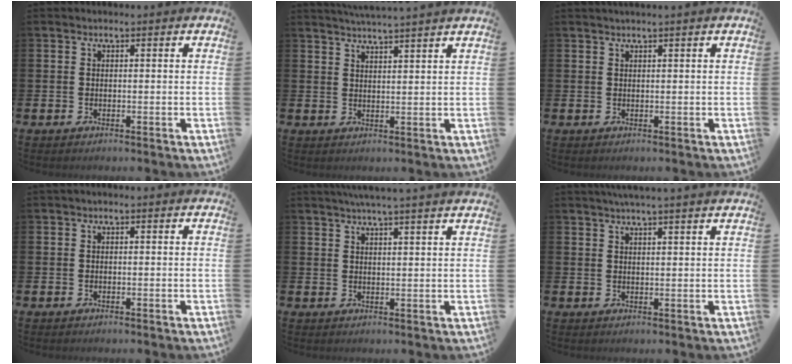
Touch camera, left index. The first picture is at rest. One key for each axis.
{"total": 3.5, "fx": 3.4, "fy": -0.8, "fz": 0.1, "tx": -0.014, "ty": -0.013, "tz": 0.063}
{"total": 0.7, "fx": 0.6, "fy": -0.2, "fz": 0.4, "tx": -0.010, "ty": 0.001, "tz": 0.012}
{"total": 0.0}
{"total": 3.6, "fx": 3.4, "fy": -0.9, "fz": 0.7, "tx": -0.025, "ty": -0.012, "tz": 0.063}
{"total": 2.7, "fx": 2.6, "fy": -0.5, "fz": 0.6, "tx": -0.013, "ty": -0.010, "tz": 0.048}